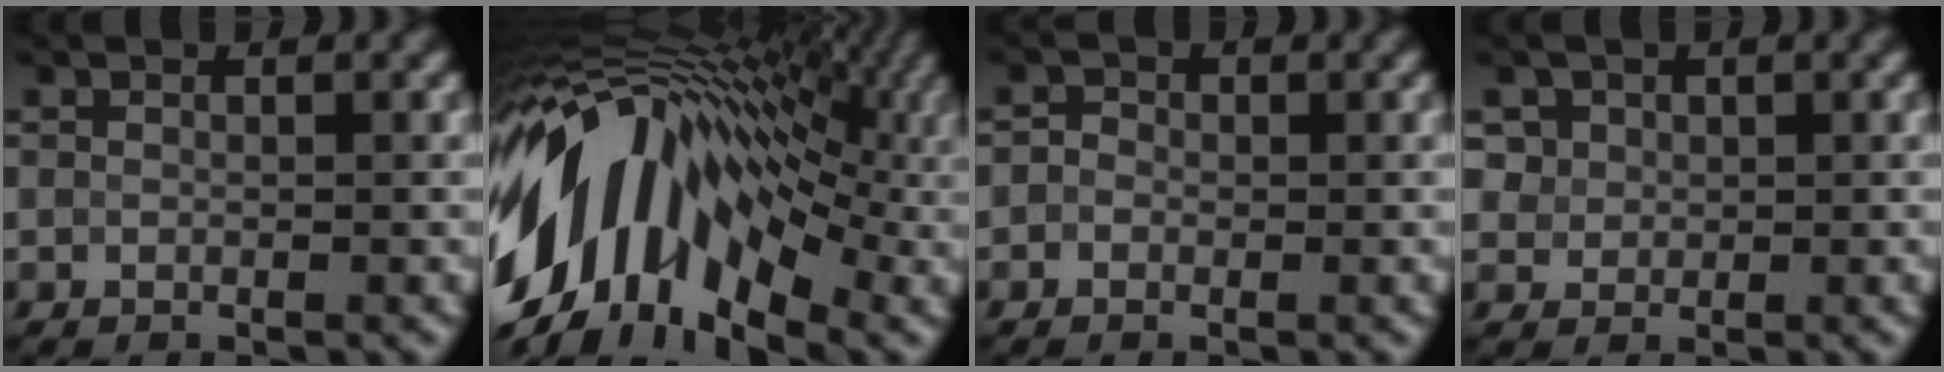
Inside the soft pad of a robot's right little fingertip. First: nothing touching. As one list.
[{"total": 15.1, "force": [-1.2, 9.7, 11.6], "torque": [-0.205, 0.030, -0.036]}, {"total": 1.0, "force": [-0.2, 0.9, 0.4], "torque": [-0.003, -0.001, -0.015]}, {"total": 3.5, "force": [1.7, 2.8, 1.2], "torque": [-0.031, 0.000, 0.036]}]